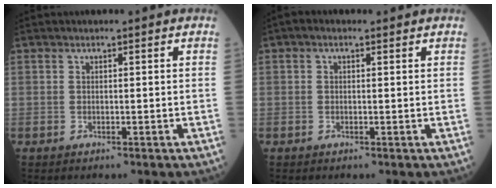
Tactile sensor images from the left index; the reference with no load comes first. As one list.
[{"total": 1.1, "force": [0.5, 0.6, 0.7], "torque": [-0.019, 0.009, 0.005]}]